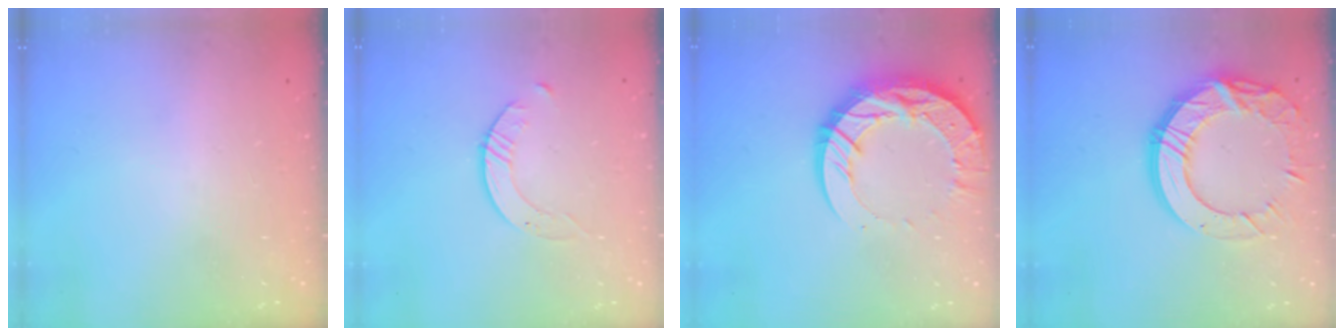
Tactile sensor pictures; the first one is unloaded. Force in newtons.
{"total": 2.6, "press": 2.6, "slide": 0.3}
{"total": 18.7, "press": 18.6, "slide": 1.8}
{"total": 18.4, "press": 18.3, "slide": 1.1}